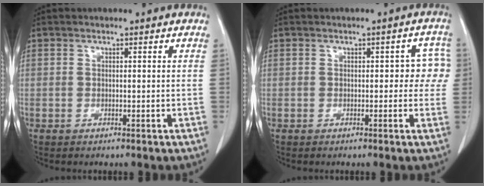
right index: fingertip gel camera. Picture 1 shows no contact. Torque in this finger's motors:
{"motor_torque": [0.06, 0.01, 0.01, 0.00]}